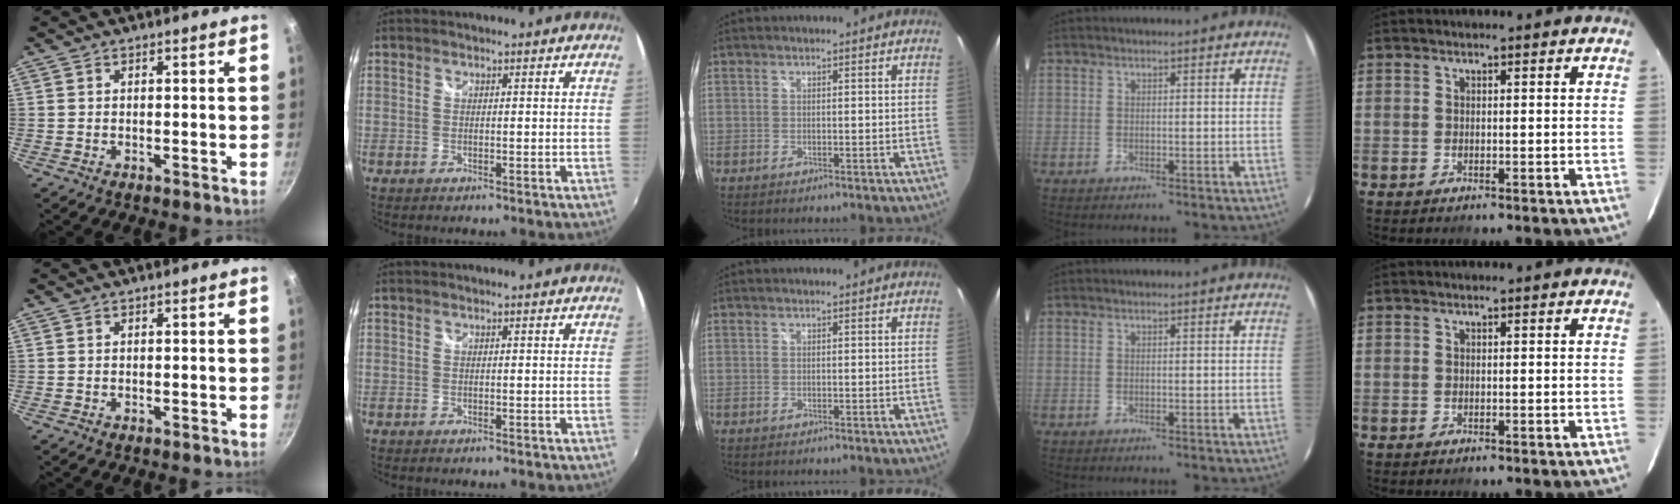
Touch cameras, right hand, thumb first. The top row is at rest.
{}